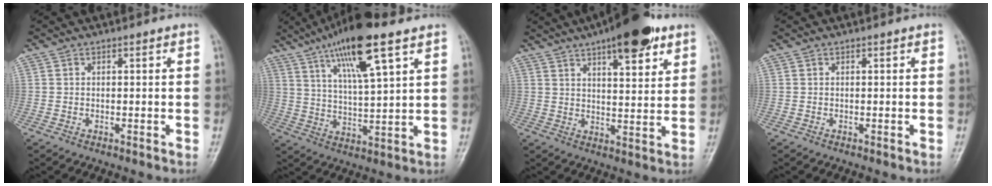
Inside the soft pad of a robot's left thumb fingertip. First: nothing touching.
{"total": 15.6, "force": [9.1, 3.1, 12.3], "torque": [-0.215, -0.026, 0.165]}
{"total": 14.8, "force": [9.1, 4.7, 10.6], "torque": [-0.129, -0.034, 0.134]}
{"total": 0.0}